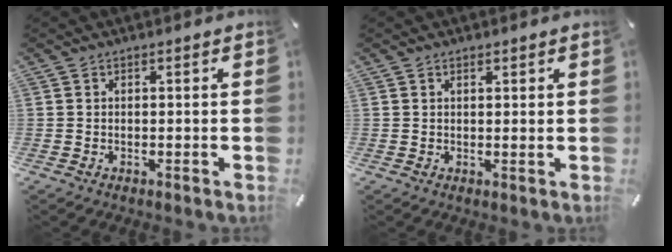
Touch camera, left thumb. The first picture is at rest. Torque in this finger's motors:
{"motor_torque": [-0.07, -0.38, 0.00, -0.02, -0.01]}